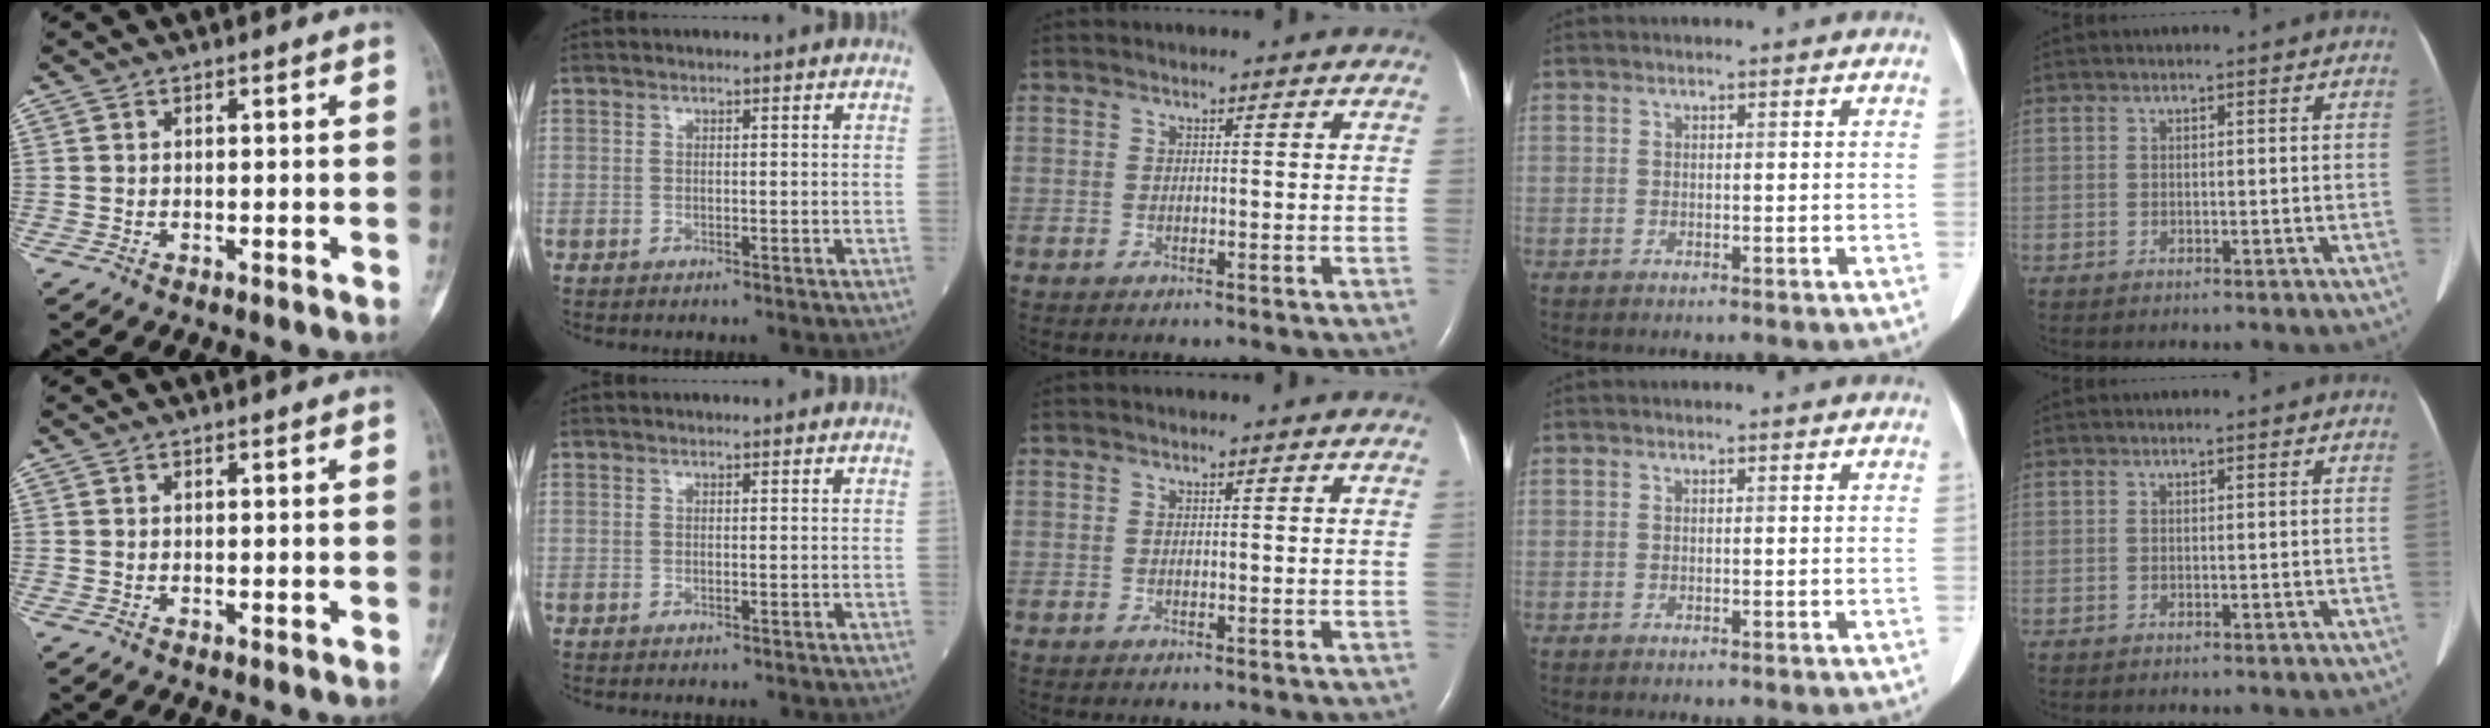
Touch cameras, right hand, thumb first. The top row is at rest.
{}